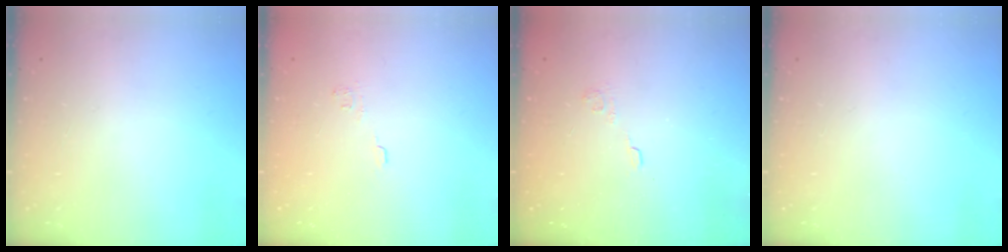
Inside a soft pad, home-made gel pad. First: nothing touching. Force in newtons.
{"total": 6.9, "press": 6.8, "slide": 1.2}
{"total": 2.1, "press": 1.6, "slide": 1.4}
{"total": 0.0}